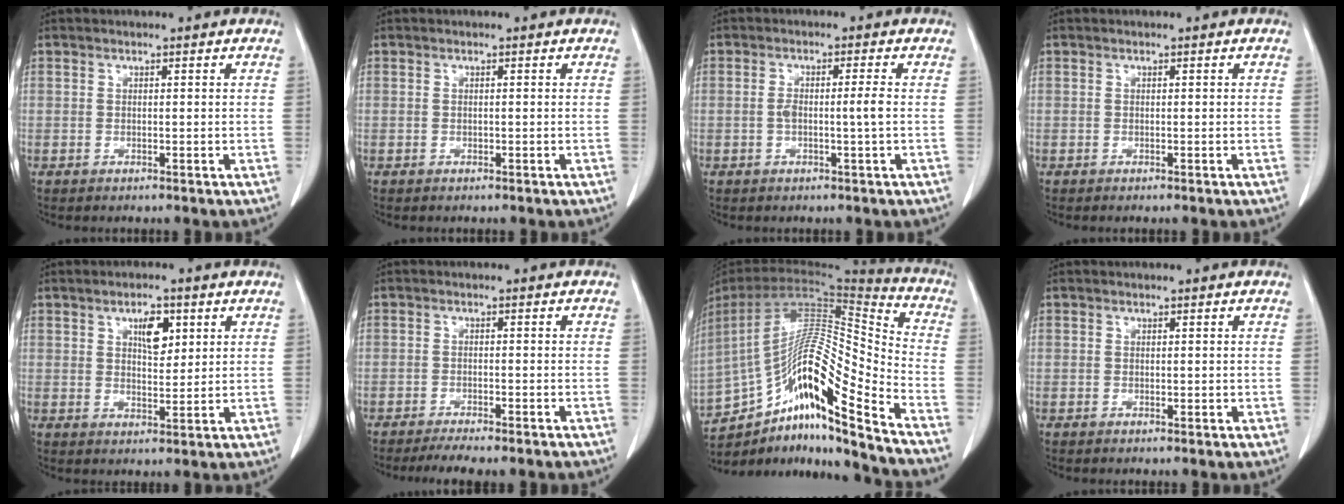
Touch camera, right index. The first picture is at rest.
{"total": 0.0}
{"total": 3.2, "force": [-0.3, -0.1, 3.1], "torque": [-0.061, 0.003, -0.003]}
{"total": 0.0}
{"total": 4.8, "force": [2.1, 2.0, 3.8], "torque": [-0.063, 0.000, 0.037]}
{"total": 5.3, "force": [-4.4, 0.5, 2.9], "torque": [-0.039, -0.006, -0.065]}
{"total": 21.6, "force": [-14.1, 1.5, 16.3], "torque": [-0.298, 0.020, -0.253]}
{"total": 0.5, "force": [0.2, 0.4, 0.3], "torque": [-0.001, -0.001, 0.002]}